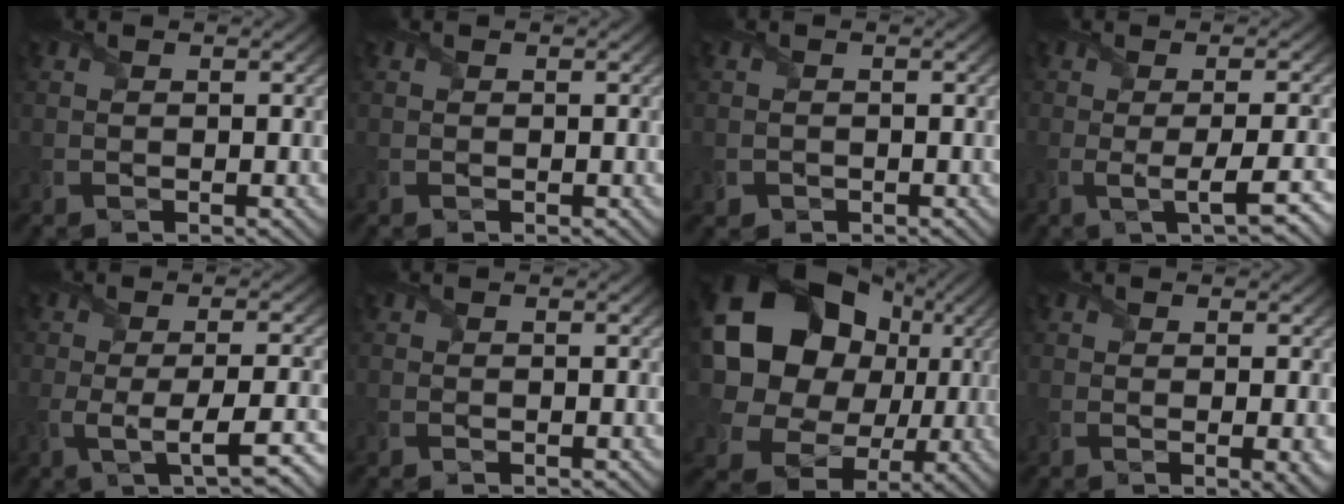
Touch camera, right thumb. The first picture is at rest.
{"total": 0.0}
{"total": 1.0, "force": [-0.5, 0.9, 0.1], "torque": [-0.002, -0.007, -0.007]}
{"total": 4.9, "force": [-1.2, 0.7, 4.7], "torque": [-0.076, 0.000, -0.022]}
{"total": 5.9, "force": [-2.2, 1.2, 5.4], "torque": [-0.085, -0.002, -0.038]}
{"total": 0.0}
{"total": 19.5, "force": [4.4, 16.4, 9.5], "torque": [-0.236, 0.011, 0.092]}
{"total": 2.1, "force": [-0.2, 0.2, 2.1], "torque": [-0.036, -0.002, -0.006]}